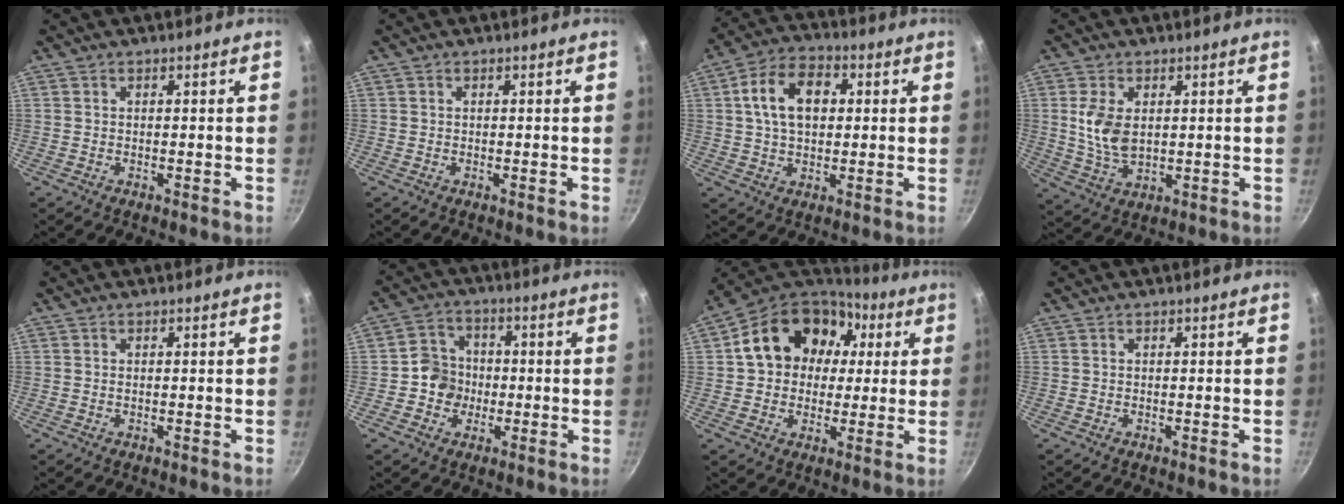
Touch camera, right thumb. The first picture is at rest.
{"total": 0.0}
{"total": 11.9, "force": [2.1, 7.9, 8.6], "torque": [-0.126, 0.018, 0.026]}
{"total": 7.8, "force": [1.3, 4.7, 6.1], "torque": [-0.120, -0.013, 0.030]}
{"total": 0.0}
{"total": 6.8, "force": [-1.1, 6.3, 2.3], "torque": [-0.002, 0.019, -0.034]}
{"total": 18.8, "force": [4.4, 14.7, 11.0], "torque": [-0.161, 0.031, 0.063]}
{"total": 0.0}